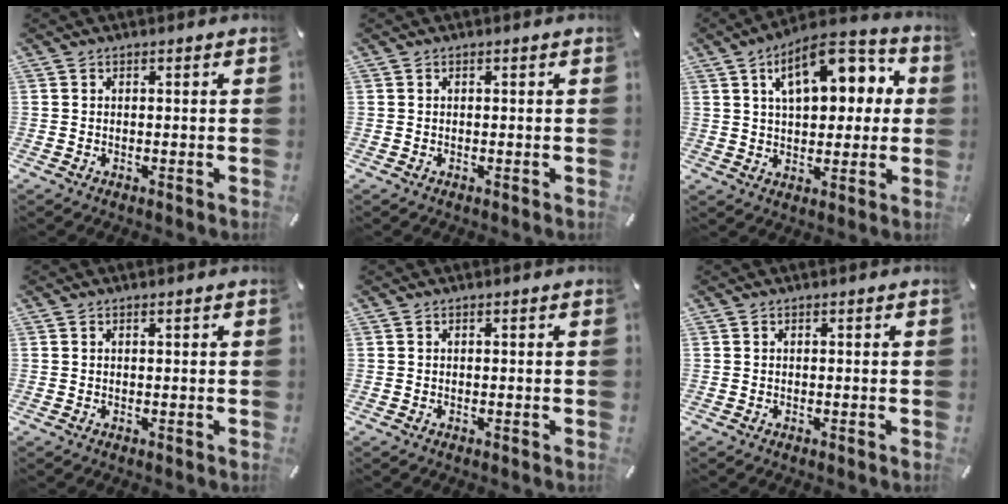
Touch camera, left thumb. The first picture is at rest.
{"total": 0.0}
{"total": 15.4, "force": [5.8, 8.5, 11.5], "torque": [-0.174, -0.006, 0.097]}
{"total": 0.6, "force": [0.2, 0.1, 0.5], "torque": [-0.009, 0.000, 0.004]}
{"total": 0.0}
{"total": 0.0}